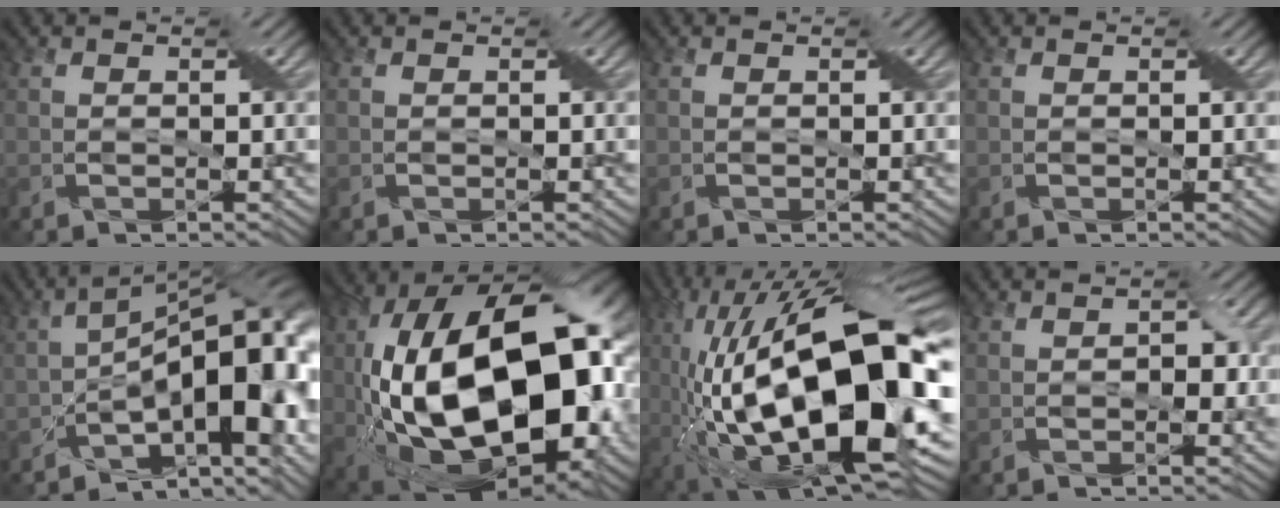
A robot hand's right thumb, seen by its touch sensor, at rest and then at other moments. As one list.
[{"total": 0.0}, {"total": 0.0}, {"total": 0.0}, {"total": 17.6, "force": [-5.2, 8.1, 14.7], "torque": [-0.188, -0.010, -0.081]}, {"total": 23.8, "force": [-1.2, 13.2, 19.7], "torque": [-0.411, -0.034, -0.008]}, {"total": 22.8, "force": [-2.9, 9.1, 20.8], "torque": [-0.370, 0.003, -0.058]}, {"total": 2.1, "force": [-0.2, 1.3, 1.7], "torque": [-0.023, 0.000, -0.005]}]